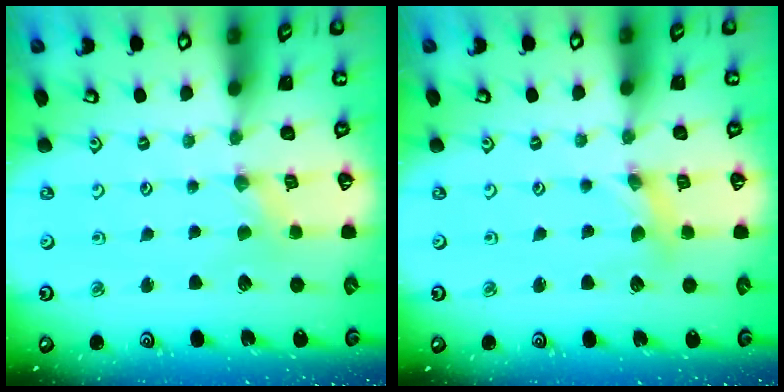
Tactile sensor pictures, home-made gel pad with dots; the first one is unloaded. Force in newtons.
{"total": 2.7, "press": 2.7, "slide": 0.3}